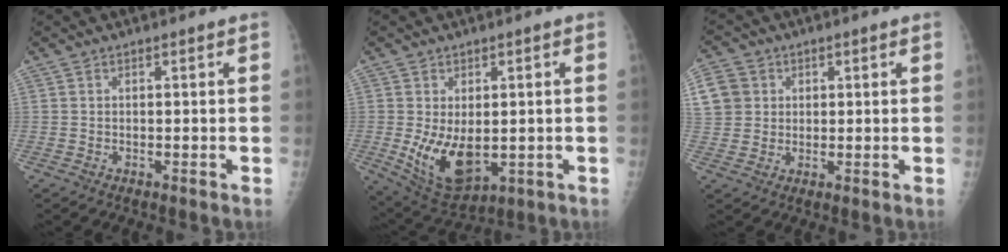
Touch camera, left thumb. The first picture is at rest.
{"total": 10.5, "force": [-1.1, 6.2, 8.5], "torque": [-0.133, -0.016, 0.004]}
{"total": 10.1, "force": [2.7, 9.0, 3.7], "torque": [-0.084, 0.011, 0.055]}